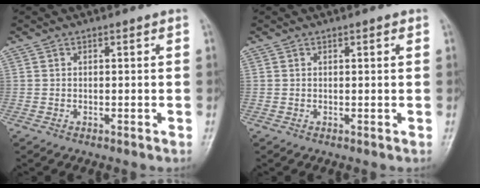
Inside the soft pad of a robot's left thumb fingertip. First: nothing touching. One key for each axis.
{"total": 1.0, "fx": 0.5, "fy": 0.5, "fz": 0.8, "tx": -0.006, "ty": 0.000, "tz": 0.005}